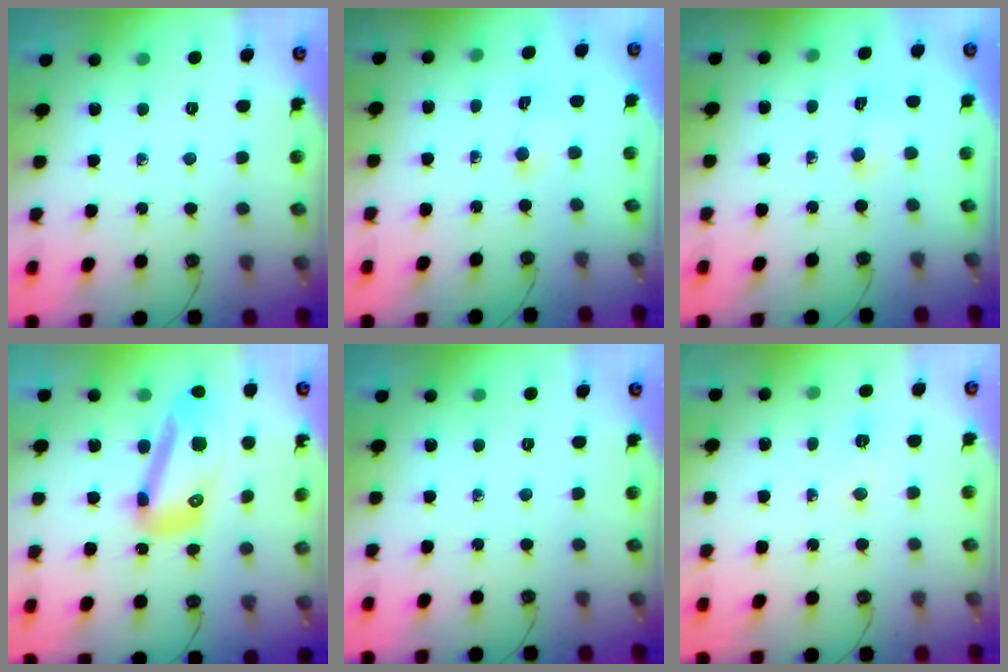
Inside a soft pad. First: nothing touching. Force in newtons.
{"total": 1.5, "press": 1.3, "slide": 0.7}
{"total": 1.9, "press": 1.7, "slide": 0.7}
{"total": 14.5, "press": 14.4, "slide": 1.8}
{"total": 0.0}
{"total": 4.5, "press": 4.5, "slide": 0.7}